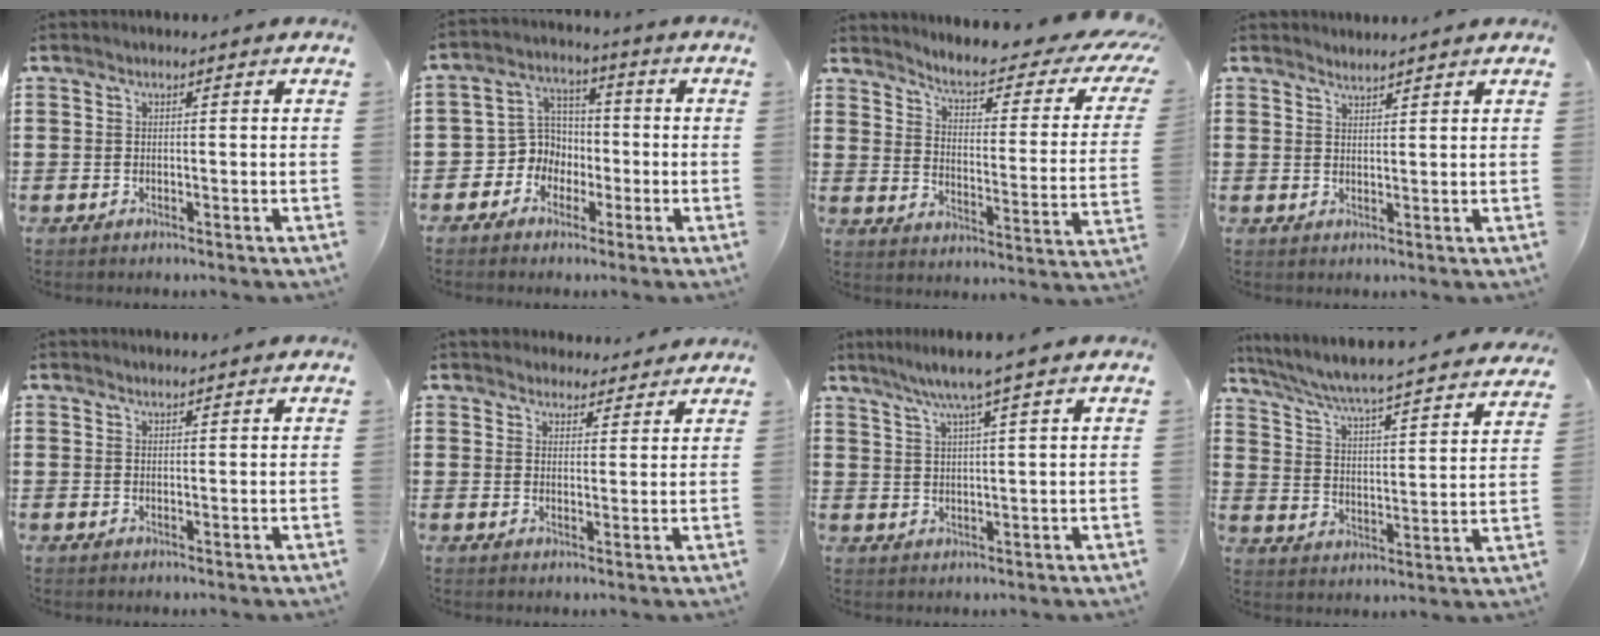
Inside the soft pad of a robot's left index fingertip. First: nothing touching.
{"total": 5.9, "force": [-1.9, 5.5, 1.1], "torque": [-0.057, 0.003, -0.042]}
{"total": 4.8, "force": [3.7, 0.3, 3.0], "torque": [-0.069, -0.034, 0.052]}
{"total": 1.6, "force": [1.6, -0.1, -0.1], "torque": [-0.002, 0.002, 0.031]}
{"total": 1.0, "force": [1.0, 0.0, 0.1], "torque": [-0.005, -0.001, 0.019]}
{"total": 3.4, "force": [3.3, 1.1, -0.2], "torque": [-0.009, -0.006, 0.062]}
{"total": 4.9, "force": [3.6, -0.7, 3.3], "torque": [-0.074, -0.006, 0.059]}
{"total": 4.5, "force": [4.2, -0.6, 1.6], "torque": [-0.055, -0.040, 0.060]}